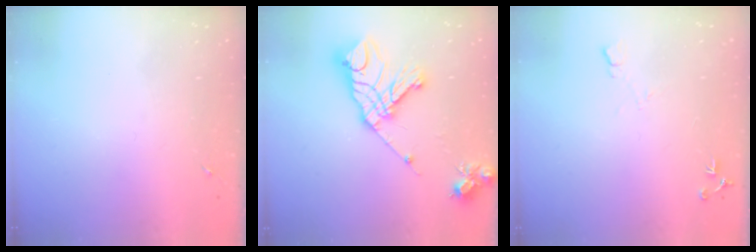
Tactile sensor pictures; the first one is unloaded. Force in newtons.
{"total": 19.8, "press": 19.6, "slide": 2.6}
{"total": 6.1, "press": 6.0, "slide": 1.0}